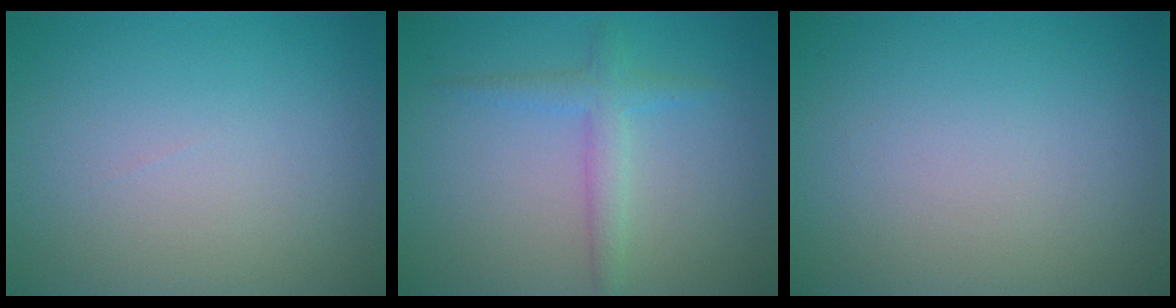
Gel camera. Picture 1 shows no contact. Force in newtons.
{"total": 2.3, "press": 2.3, "slide": 0.1}
{"total": 0.0}